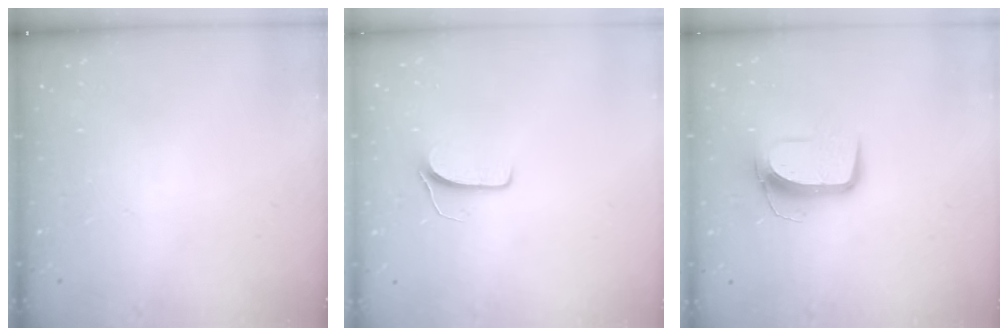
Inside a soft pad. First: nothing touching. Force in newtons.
{"total": 5.9, "press": 5.9, "slide": 0.4}
{"total": 10.3, "press": 10.3, "slide": 0.8}